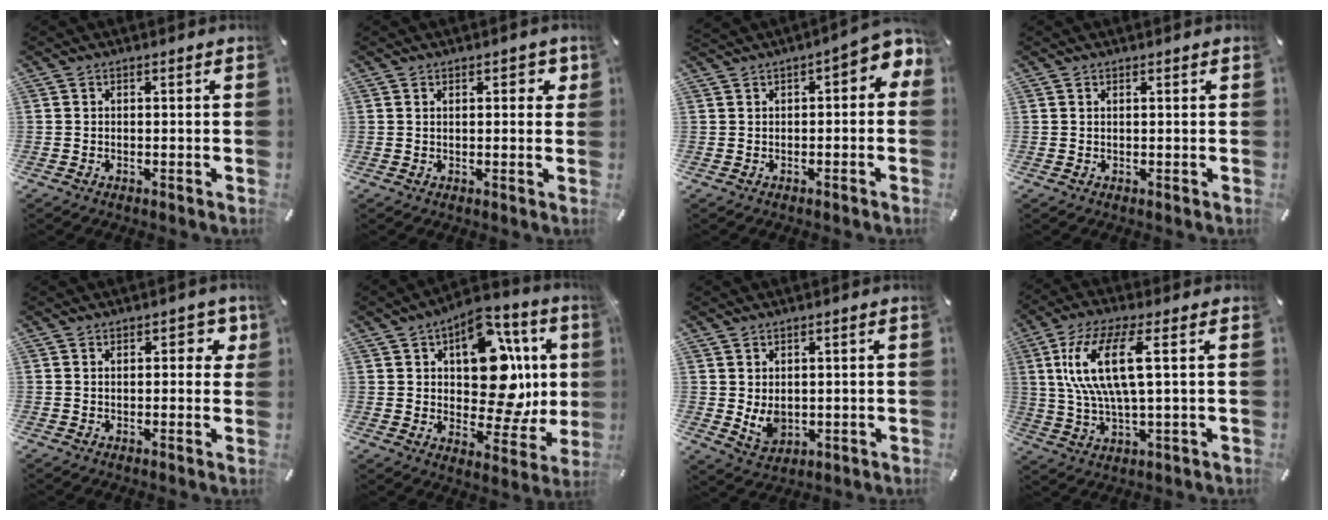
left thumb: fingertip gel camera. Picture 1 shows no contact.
{"total": 2.8, "force": [1.1, 1.3, 2.2], "torque": [-0.030, 0.000, 0.014]}
{"total": 4.4, "force": [1.2, 2.3, 3.5], "torque": [-0.044, -0.009, 0.014]}
{"total": 0.6, "force": [0.3, 0.1, 0.5], "torque": [-0.010, 0.000, 0.005]}
{"total": 4.6, "force": [1.8, 2.3, 3.6], "torque": [-0.038, -0.006, 0.021]}
{"total": 18.7, "force": [5.3, 11.2, 13.9], "torque": [-0.185, -0.037, 0.094]}
{"total": 4.9, "force": [0.9, 4.0, 2.7], "torque": [-0.057, -0.016, 0.015]}
{"total": 14.2, "force": [3.5, 4.6, 13.0], "torque": [-0.278, -0.002, 0.055]}